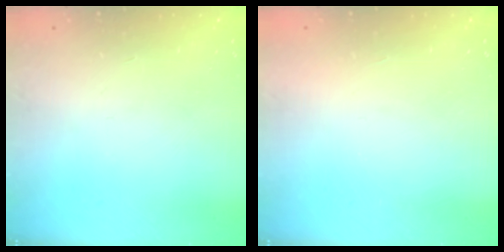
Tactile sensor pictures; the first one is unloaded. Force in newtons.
{"total": 1.6, "press": 1.6, "slide": 0.1}